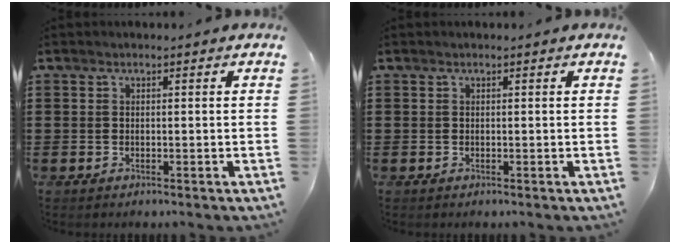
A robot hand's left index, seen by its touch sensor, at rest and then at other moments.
{"total": 0.0}